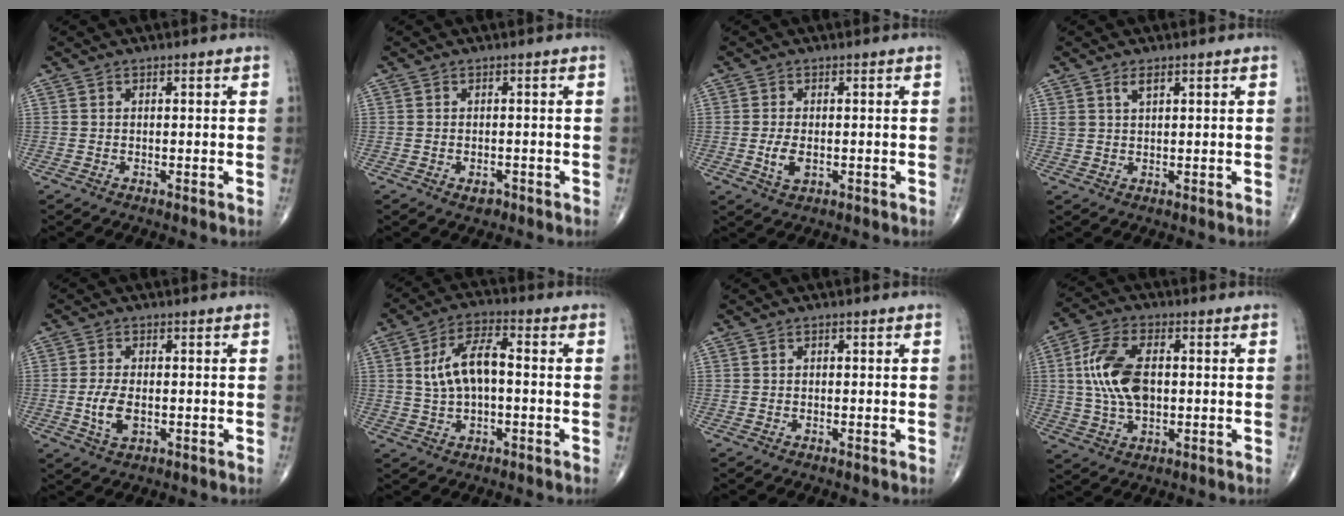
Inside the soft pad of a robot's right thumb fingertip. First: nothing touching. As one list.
[{"total": 1.6, "force": [-0.8, 1.0, 1.0], "torque": [-0.010, 0.002, -0.009]}, {"total": 3.6, "force": [-0.5, 2.0, 3.0], "torque": [-0.059, -0.005, -0.006]}, {"total": 2.2, "force": [1.3, 0.8, 1.5], "torque": [-0.030, -0.003, 0.030]}, {"total": 5.2, "force": [-0.8, 2.7, 4.3], "torque": [-0.088, -0.005, -0.013]}, {"total": 9.5, "force": [0.5, 4.6, 8.3], "torque": [-0.155, 0.022, 0.007]}, {"total": 0.0}, {"total": 12.3, "force": [0.9, 6.9, 10.2], "torque": [-0.202, 0.009, 0.016]}]